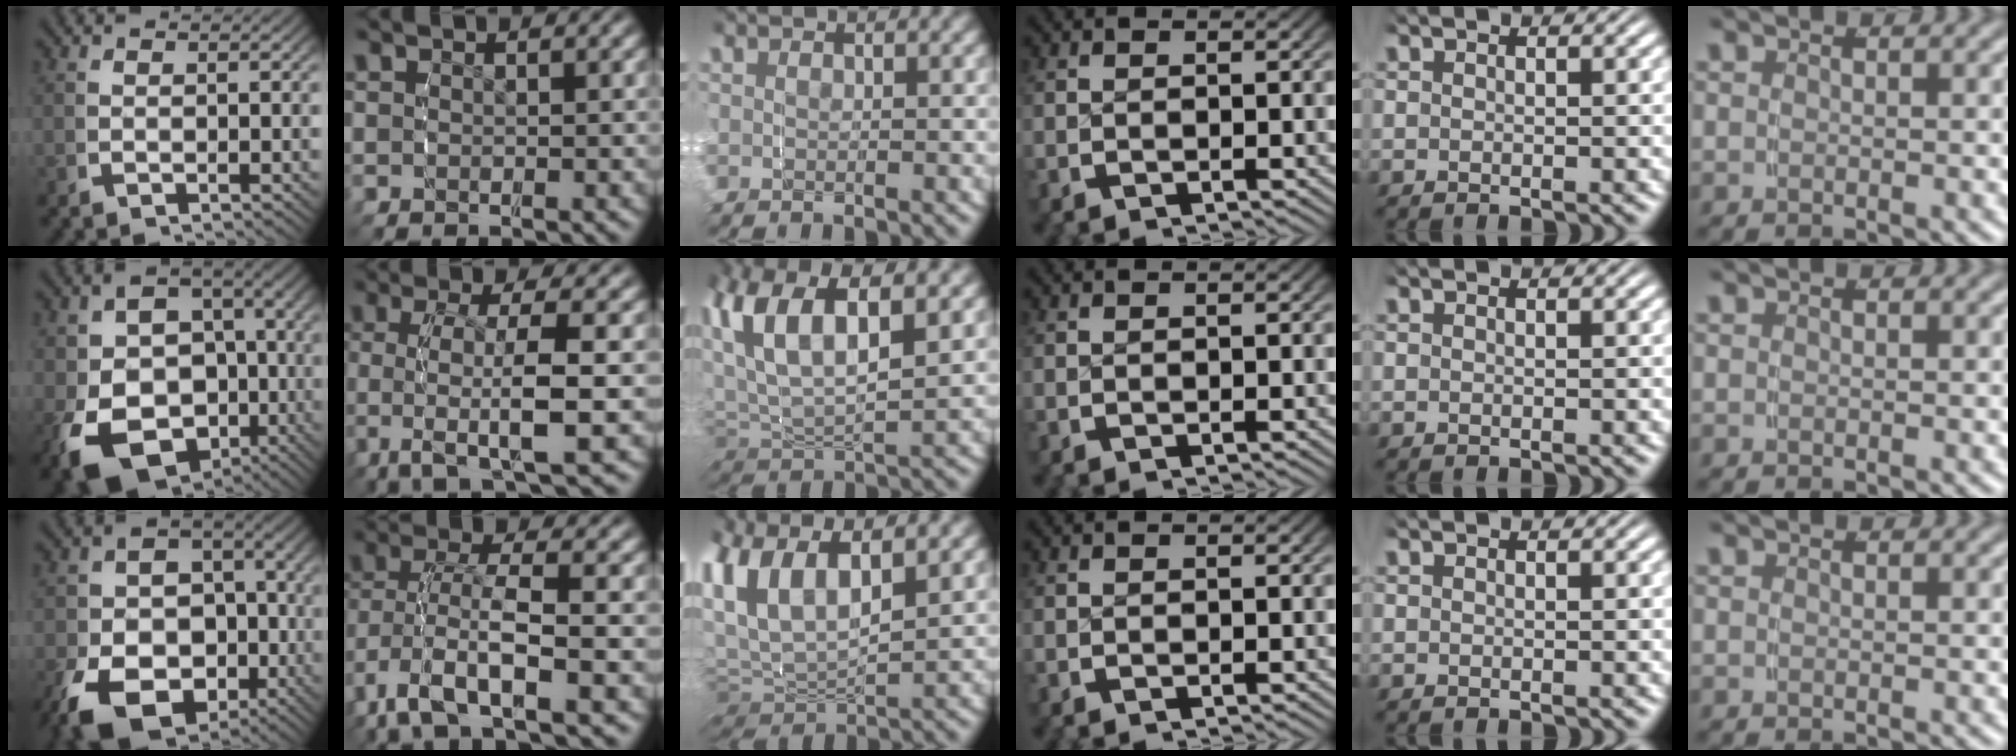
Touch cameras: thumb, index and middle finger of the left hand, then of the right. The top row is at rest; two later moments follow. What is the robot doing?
{"motion": "grasp_and_lifting", "object": "shorts"}